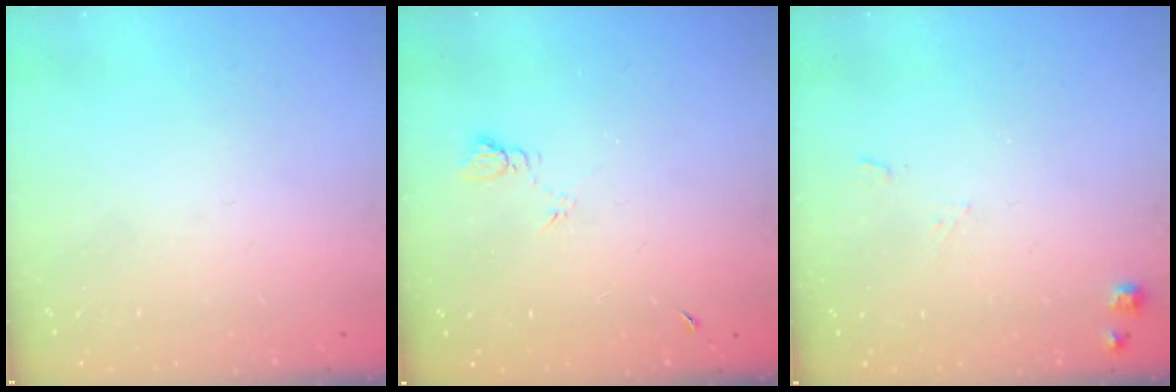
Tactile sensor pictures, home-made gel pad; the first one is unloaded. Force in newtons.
{"total": 4.3, "press": 4.2, "slide": 0.6}
{"total": 5.6, "press": 5.5, "slide": 0.9}